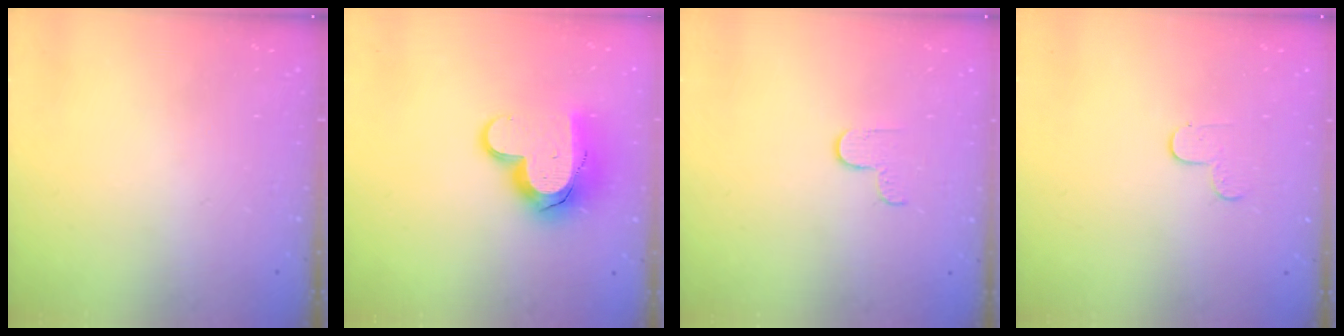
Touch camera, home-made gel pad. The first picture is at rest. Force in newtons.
{"total": 14.1, "press": 14.0, "slide": 1.2}
{"total": 2.7, "press": 2.6, "slide": 0.4}
{"total": 3.7, "press": 3.7, "slide": 0.4}